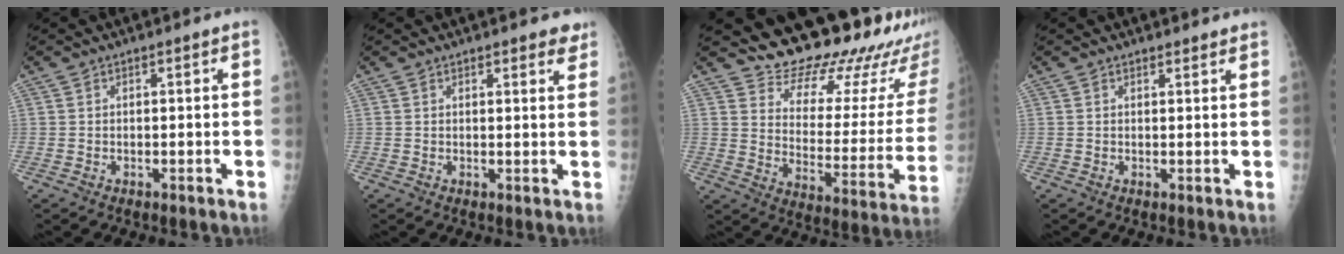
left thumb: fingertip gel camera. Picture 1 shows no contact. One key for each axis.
{"total": 3.5, "fx": 2.8, "fy": 1.3, "fz": 1.7, "tx": 0.004, "ty": -0.010, "tz": 0.030}
{"total": 24.9, "fx": 21.5, "fy": 6.9, "fz": 10.4, "tx": -0.111, "ty": -0.163, "tz": 0.279}
{"total": 1.8, "fx": 1.7, "fy": 0.5, "fz": 0.3, "tx": 0.002, "ty": -0.007, "tz": 0.019}